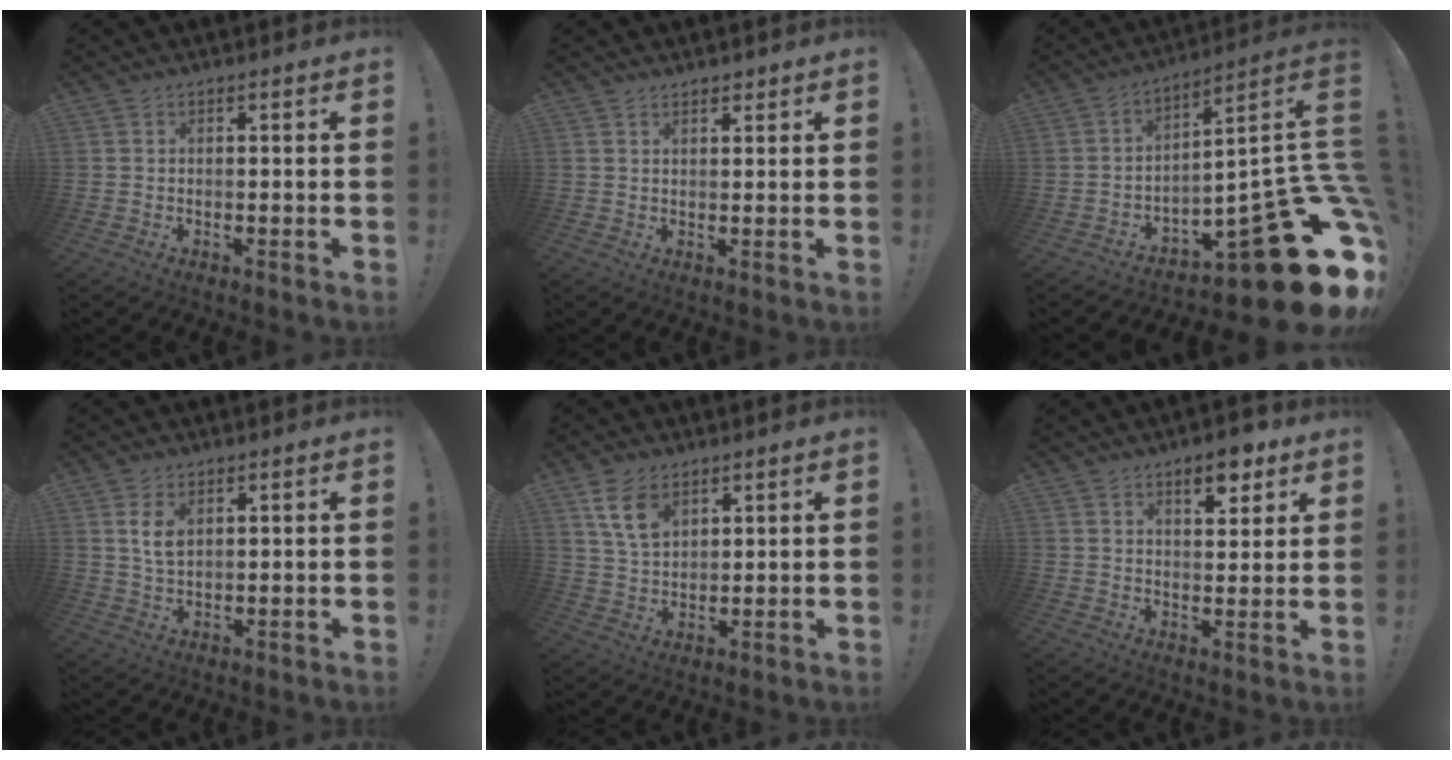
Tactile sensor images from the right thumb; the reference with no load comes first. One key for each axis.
{"total": 1.6, "fx": 1.5, "fy": 0.4, "fz": 0.5, "tx": 0.005, "ty": -0.013, "tz": 0.024}
{"total": 24.0, "fx": -10.9, "fy": 6.4, "fz": 20.5, "tx": -0.211, "ty": 0.013, "tz": -0.160}
{"total": 5.2, "fx": 1.8, "fy": 3.0, "fz": 3.8, "tx": -0.064, "ty": -0.007, "tz": 0.030}
{"total": 9.4, "fx": 5.2, "fy": 5.7, "fz": 5.4, "tx": -0.092, "ty": -0.013, "tz": 0.102}
{"total": 7.7, "fx": 5.0, "fy": 3.5, "fz": 4.7, "tx": -0.049, "ty": -0.022, "tz": 0.082}